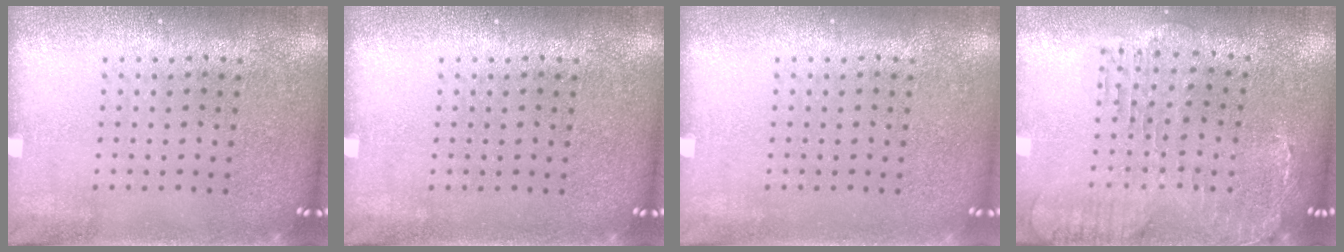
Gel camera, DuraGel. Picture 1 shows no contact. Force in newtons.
{"total": 0.0}
{"total": 0.0}
{"total": 0.7, "press": 0.6, "slide": 0.2}